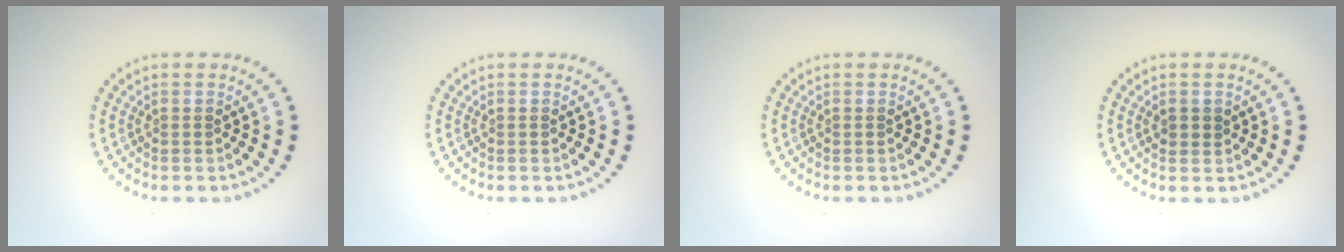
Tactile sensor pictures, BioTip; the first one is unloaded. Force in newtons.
{"total": 0.0}
{"total": 0.0}
{"total": 1.2, "press": 1.2, "slide": 0.4}